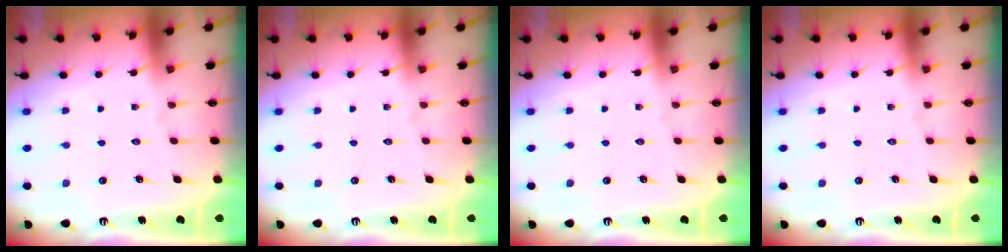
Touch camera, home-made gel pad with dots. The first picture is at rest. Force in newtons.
{"total": 0.0}
{"total": 0.0}
{"total": 0.0}